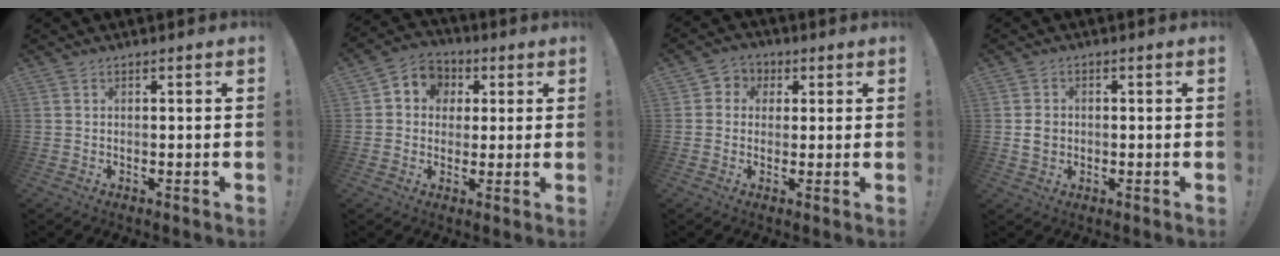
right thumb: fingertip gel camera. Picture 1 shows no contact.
{"total": 7.1, "force": [0.7, 6.8, 2.2], "torque": [-0.029, 0.002, 0.019]}
{"total": 4.5, "force": [-0.1, 4.3, 1.3], "torque": [-0.014, 0.007, -0.002]}
{"total": 3.8, "force": [-0.1, 3.2, 2.1], "torque": [-0.035, 0.003, -0.002]}